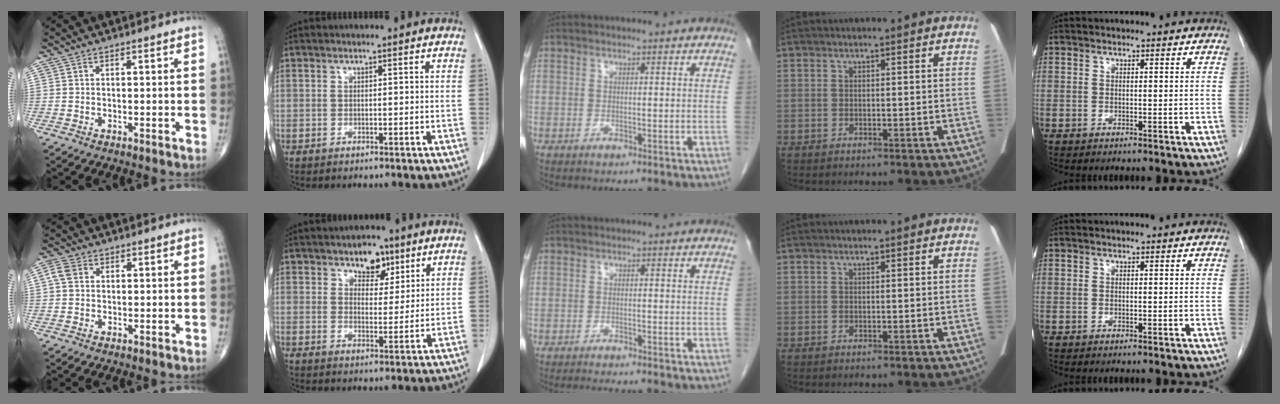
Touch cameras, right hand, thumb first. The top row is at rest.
{"thumb": {"total": 3.1, "force": [0.7, 2.5, 1.7], "torque": [-0.037, 0.009, 0.010]}, "index": {"total": 5.5, "force": [3.5, 3.2, 2.7], "torque": [-0.030, 0.004, 0.054]}, "middle": {"total": 4.0, "force": [-3.7, -0.2, 1.4], "torque": [-0.019, -0.014, -0.057]}}